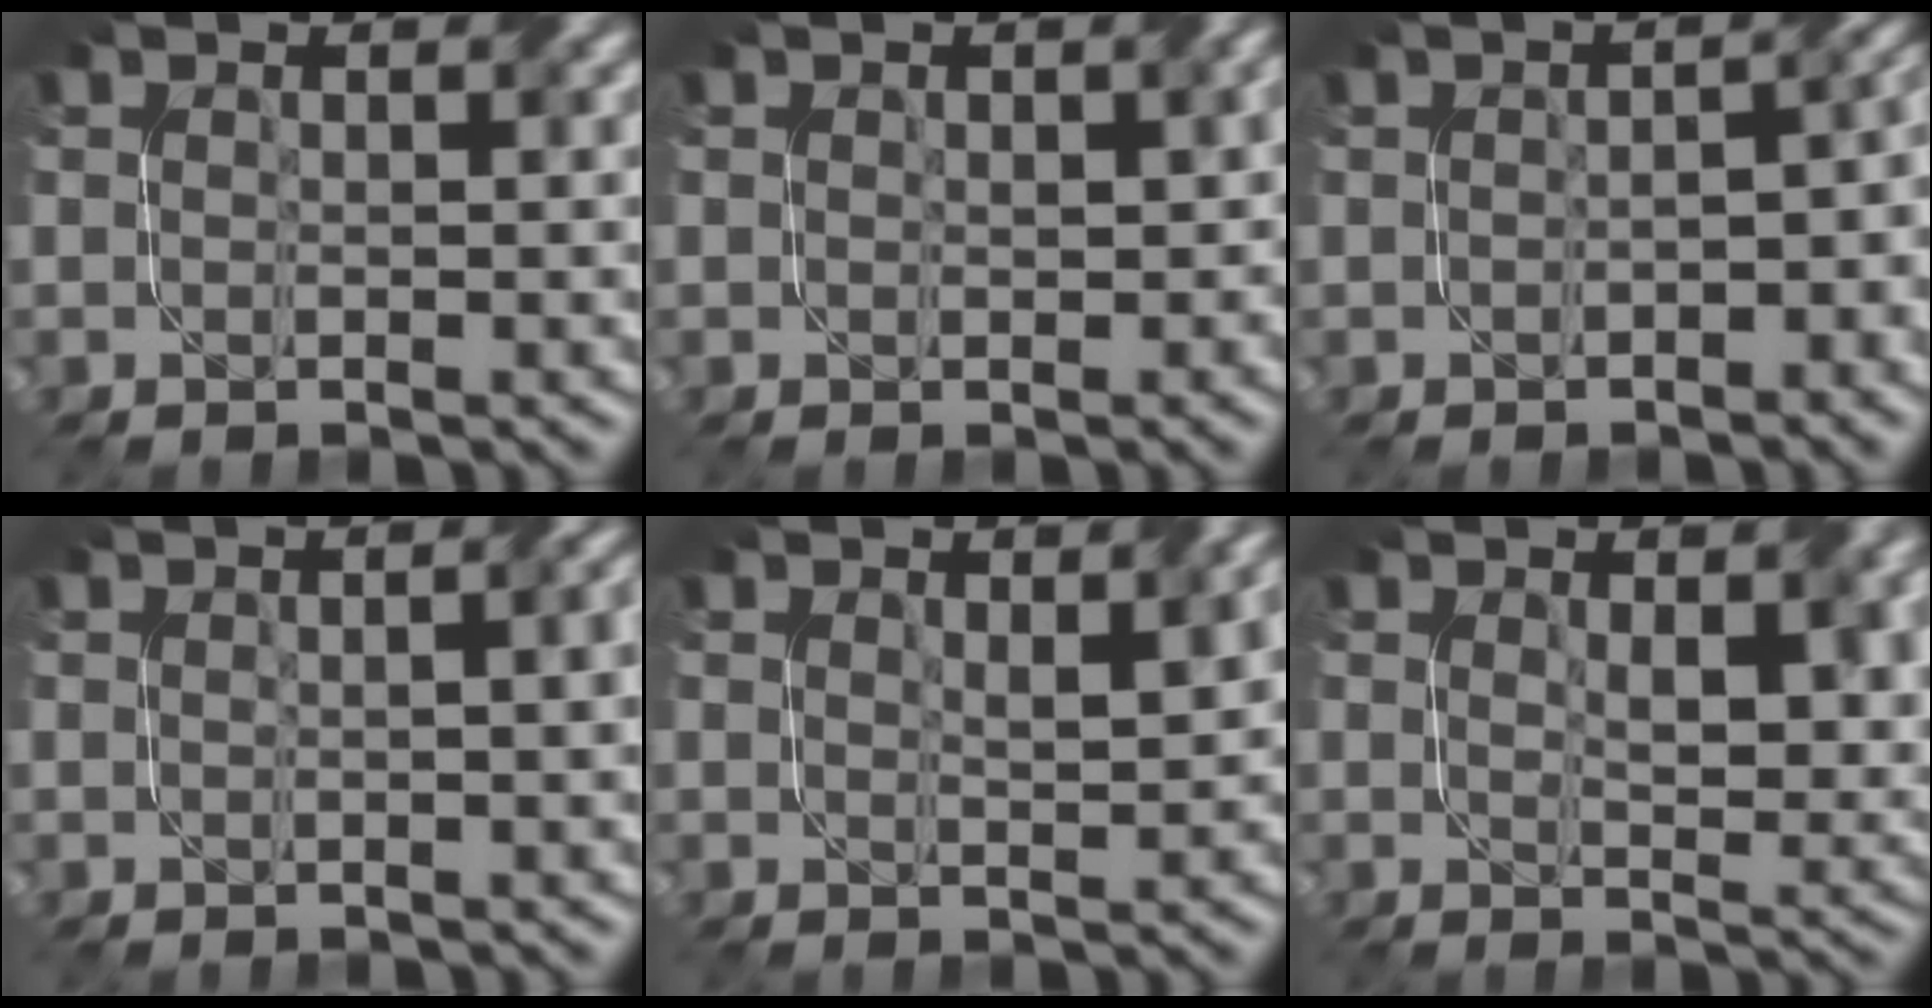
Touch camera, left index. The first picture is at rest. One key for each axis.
{"total": 2.7, "fx": 0.1, "fy": 2.1, "fz": 1.6, "tx": -0.005, "ty": 0.001, "tz": 0.020}
{"total": 4.7, "fx": -1.6, "fy": 2.6, "fz": 3.6, "tx": -0.021, "ty": 0.002, "tz": -0.011}
{"total": 4.6, "fx": 0.7, "fy": 2.4, "fz": 3.9, "tx": -0.017, "ty": 0.022, "tz": 0.005}
{"total": 2.3, "fx": 1.4, "fy": 0.5, "fz": 1.7, "tx": -0.020, "ty": 0.008, "tz": 0.032}
{"total": 3.8, "fx": 1.7, "fy": 1.5, "fz": 3.1, "tx": -0.048, "ty": -0.001, "tz": 0.040}